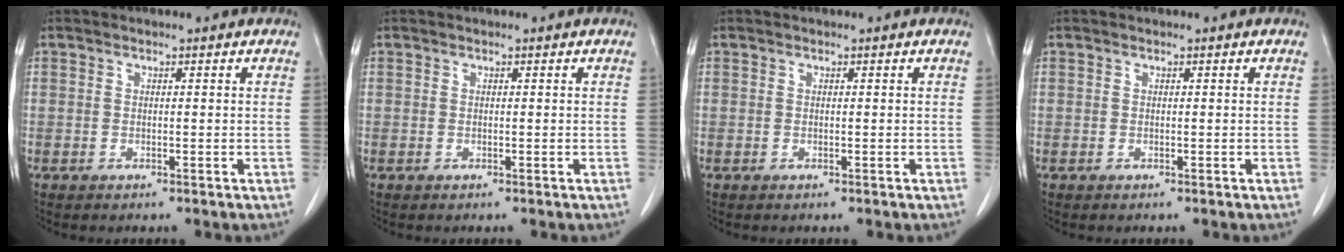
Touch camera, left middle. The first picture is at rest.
{"total": 0.0}
{"total": 0.0}
{"total": 0.0}